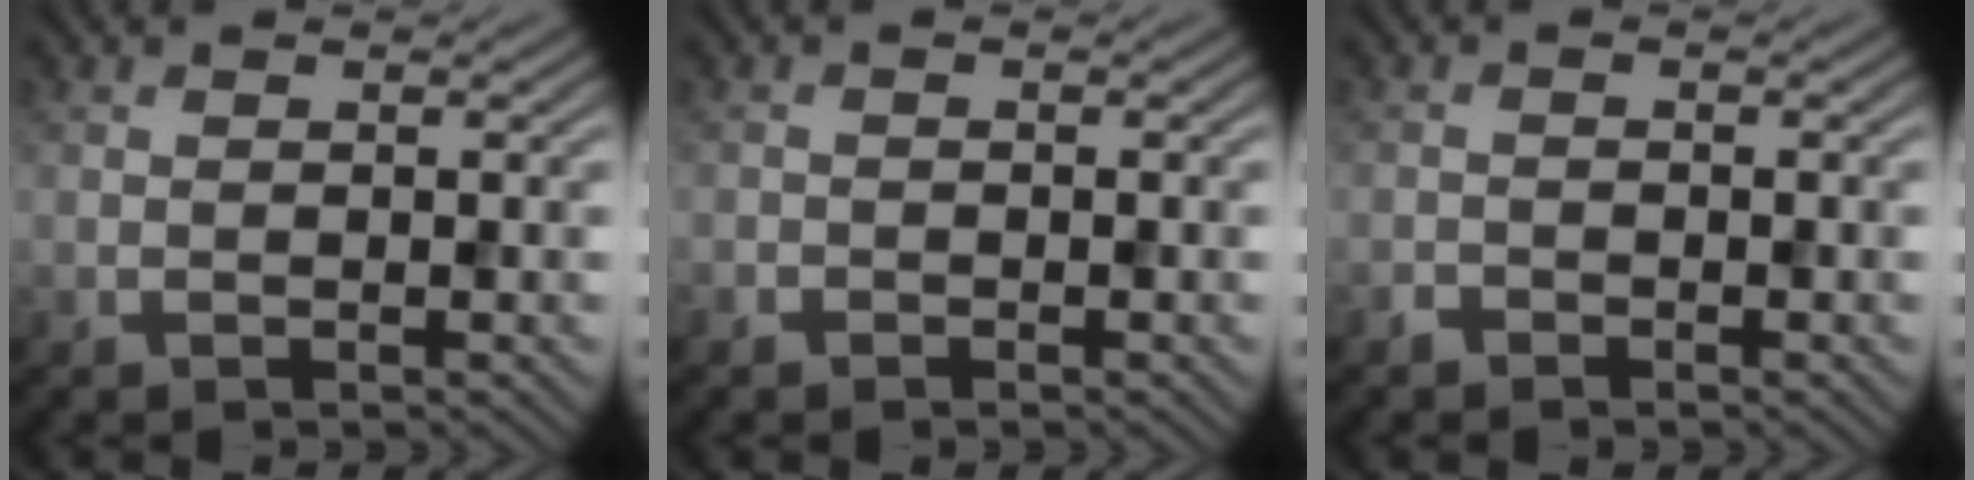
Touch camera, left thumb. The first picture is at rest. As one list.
[{"total": 0.9, "force": [-0.7, 0.5, 0.0], "torque": [0.000, -0.002, -0.015]}, {"total": 0.9, "force": [-0.8, 0.4, 0.1], "torque": [-0.002, -0.001, -0.018]}]